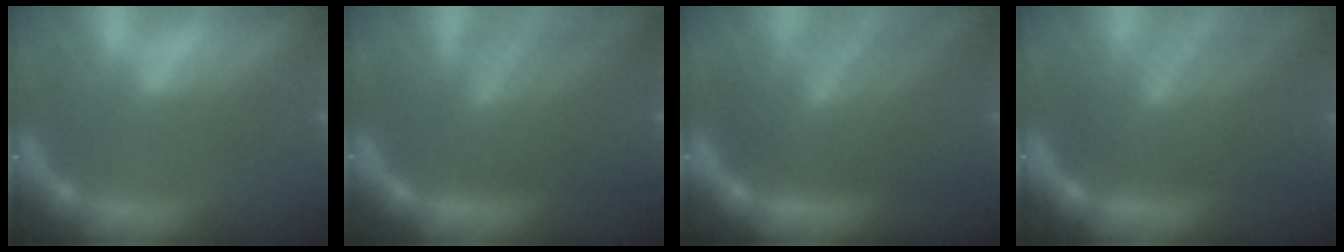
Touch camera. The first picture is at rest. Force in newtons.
{"total": 8.6}
{"total": 9.1}
{"total": 8.0}